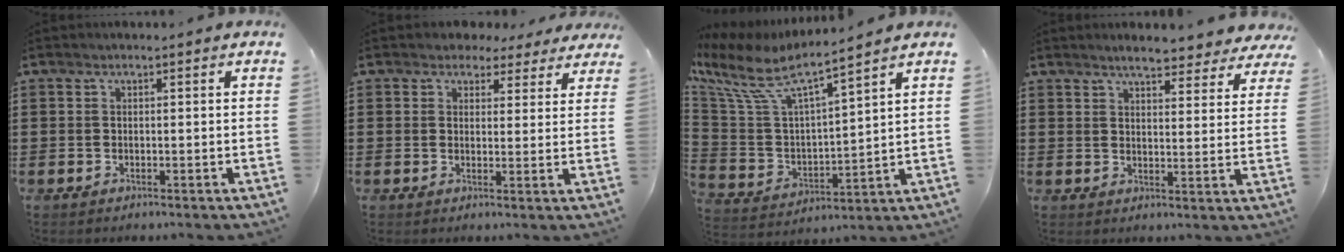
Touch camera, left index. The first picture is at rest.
{"total": 3.4, "force": [2.8, 1.8, 0.6], "torque": [-0.018, 0.001, 0.051]}
{"total": 7.0, "force": [5.2, 1.7, 4.4], "torque": [-0.119, -0.044, 0.082]}
{"total": 4.7, "force": [4.4, 0.4, 1.6], "torque": [-0.037, -0.017, 0.077]}